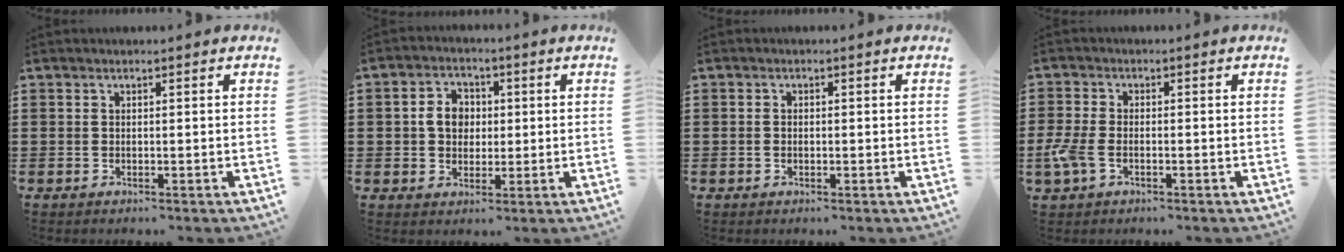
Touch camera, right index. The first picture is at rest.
{"total": 5.1, "force": [0.2, 4.3, 2.7], "torque": [-0.066, 0.017, 0.000]}
{"total": 0.7, "force": [-0.2, 0.4, 0.6], "torque": [-0.013, 0.000, -0.003]}
{"total": 4.1, "force": [-1.7, 2.0, 3.2], "torque": [-0.085, -0.010, -0.036]}